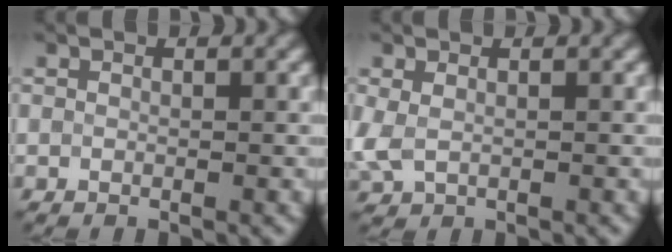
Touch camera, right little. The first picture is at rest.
{"total": 1.9, "force": [-0.1, 1.4, 1.3], "torque": [-0.041, -0.004, 0.001]}